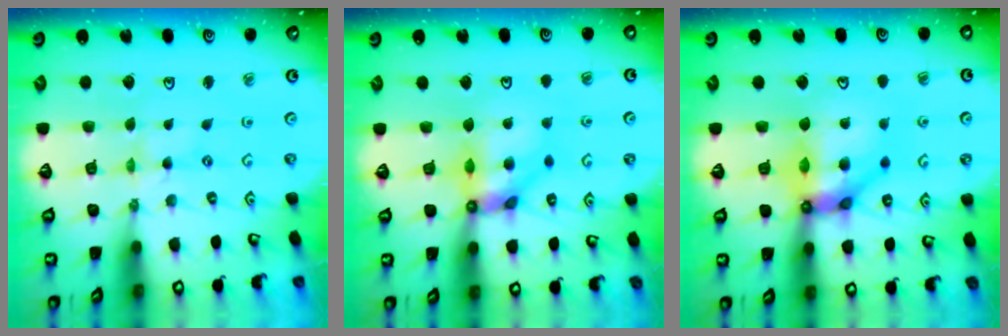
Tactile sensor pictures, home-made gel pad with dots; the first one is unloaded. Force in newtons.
{"total": 9.8, "press": 9.7, "slide": 1.4}
{"total": 12.7, "press": 12.5, "slide": 2.1}